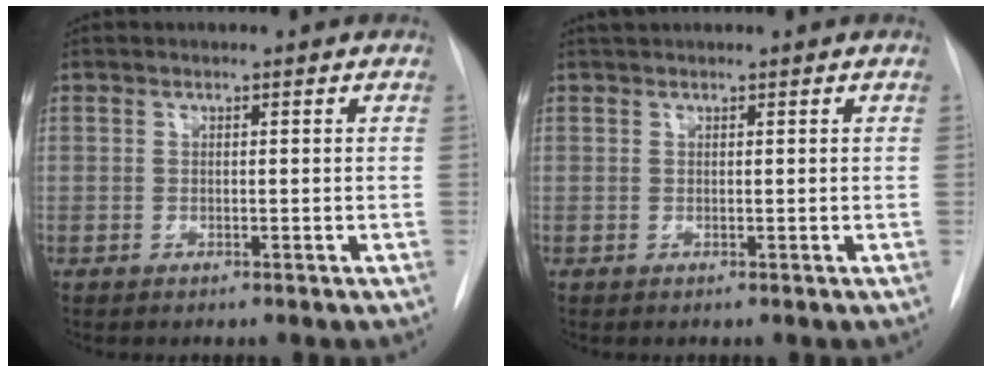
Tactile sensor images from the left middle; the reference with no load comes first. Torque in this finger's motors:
{"motor_torque": [0.15, -0.10, -0.01, 0.00]}